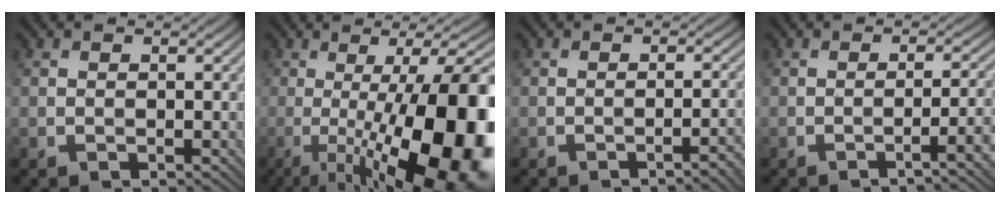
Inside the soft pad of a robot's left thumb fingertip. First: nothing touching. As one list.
[{"total": 19.1, "force": [-3.7, 5.5, 17.9], "torque": [-0.224, 0.006, -0.050]}, {"total": 3.2, "force": [-1.8, 0.5, 2.6], "torque": [-0.028, 0.015, -0.031]}, {"total": 5.2, "force": [-2.1, 0.9, 4.7], "torque": [-0.056, 0.015, -0.040]}]